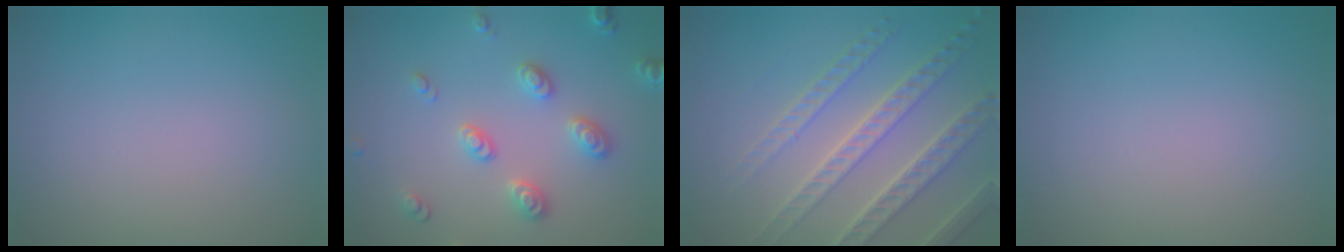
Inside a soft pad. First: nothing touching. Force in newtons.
{"total": 2.8, "press": 2.7, "slide": 0.8}
{"total": 5.2, "press": 4.6, "slide": 2.4}
{"total": 0.0}